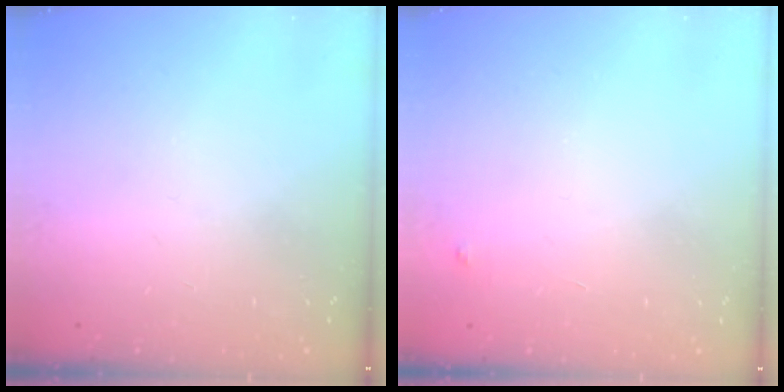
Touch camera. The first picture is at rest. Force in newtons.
{"total": 4.0, "press": 4.0, "slide": 0.2}